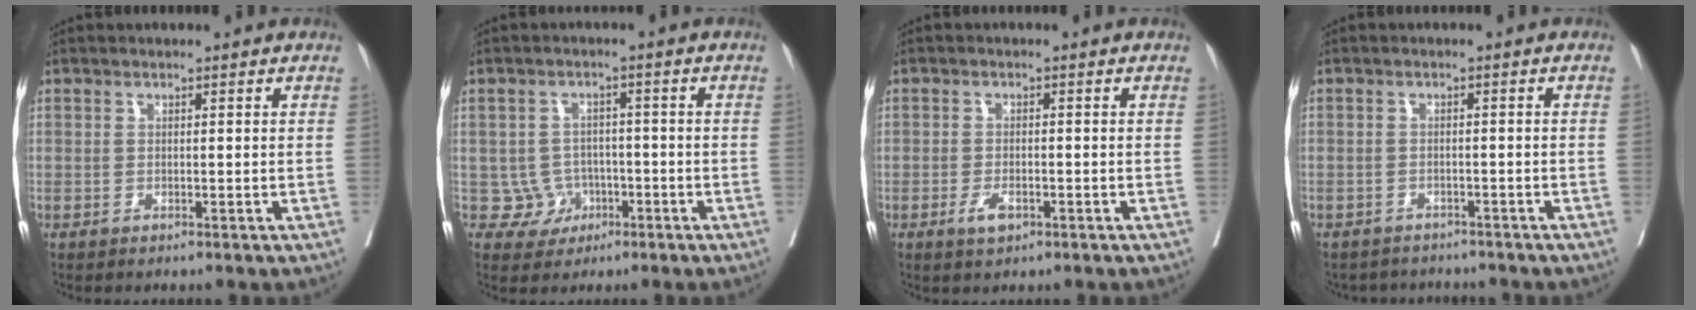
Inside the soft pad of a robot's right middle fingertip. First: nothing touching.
{"total": 4.3, "force": [-1.4, 4.0, 0.3], "torque": [0.006, 0.011, -0.016]}
{"total": 2.8, "force": [-1.4, 1.2, 2.1], "torque": [-0.041, 0.001, -0.024]}
{"total": 6.4, "force": [-5.9, 2.4, 0.2], "torque": [0.004, 0.012, -0.079]}